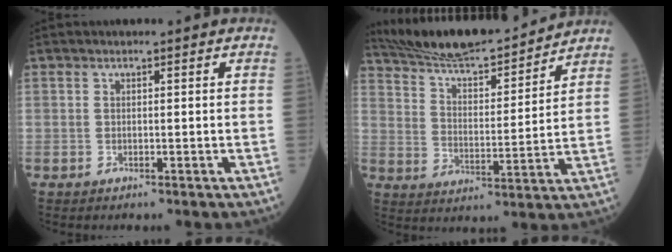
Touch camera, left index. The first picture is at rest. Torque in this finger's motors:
{"motor_torque": [0.39, -0.52, 0.08, 0.04]}